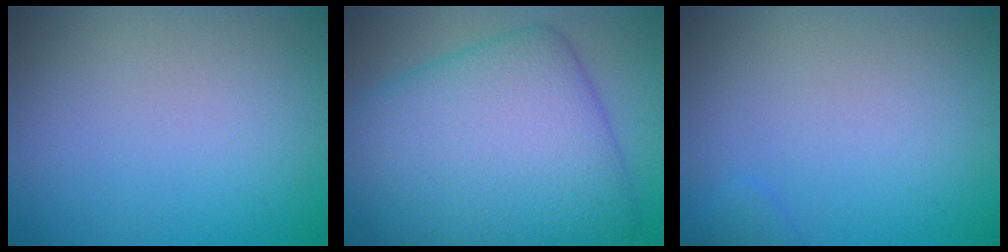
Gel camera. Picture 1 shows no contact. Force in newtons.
{"total": 13.6, "press": 13.6, "slide": 0.3}
{"total": 0.8, "press": 0.8, "slide": 0.1}